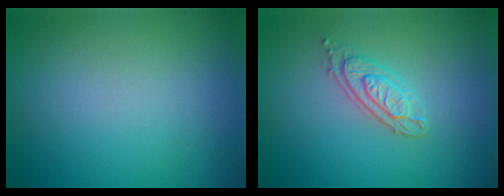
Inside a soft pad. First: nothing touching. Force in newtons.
{"total": 2.9, "press": 2.6, "slide": 1.4}